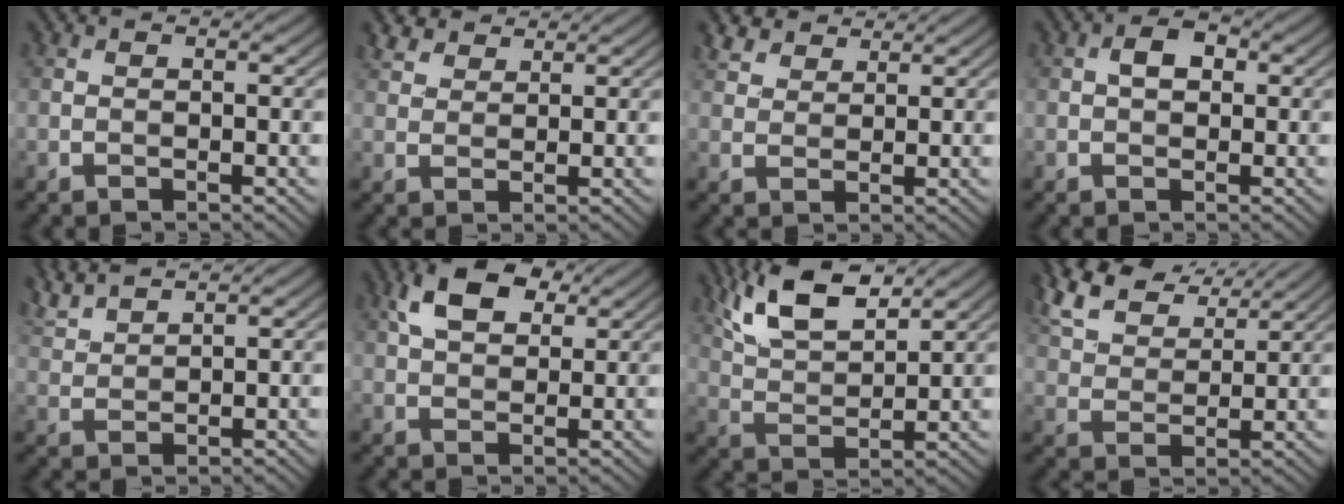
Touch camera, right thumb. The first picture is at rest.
{"total": 3.4, "force": [2.7, 1.6, 1.3], "torque": [-0.032, 0.007, 0.058]}
{"total": 4.1, "force": [3.2, 2.0, 1.6], "torque": [-0.041, 0.008, 0.067]}
{"total": 2.7, "force": [0.4, 1.8, 2.0], "torque": [-0.034, 0.004, 0.002]}
{"total": 4.3, "force": [3.8, 0.7, 1.8], "torque": [-0.048, 0.010, 0.083]}
{"total": 7.2, "force": [3.3, 4.1, 4.9], "torque": [-0.101, 0.009, 0.058]}
{"total": 10.1, "force": [6.7, 3.6, 6.7], "torque": [-0.151, 0.008, 0.135]}
{"total": 10.2, "force": [7.4, 4.3, 5.6], "torque": [-0.150, 0.021, 0.142]}